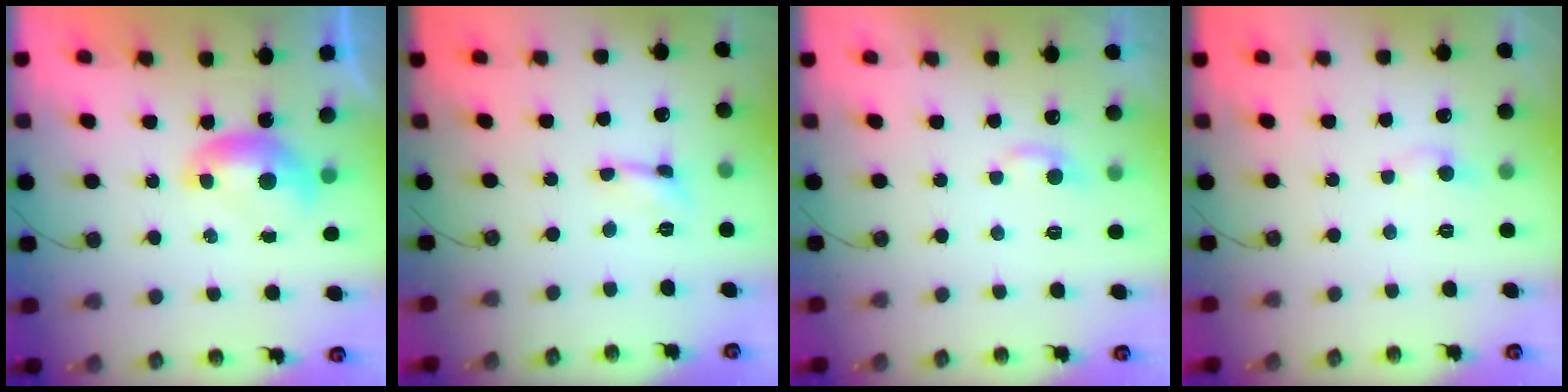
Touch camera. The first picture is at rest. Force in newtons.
{"total": 0.0}
{"total": 1.8, "press": 1.7, "slide": 0.6}
{"total": 1.5, "press": 1.4, "slide": 0.7}